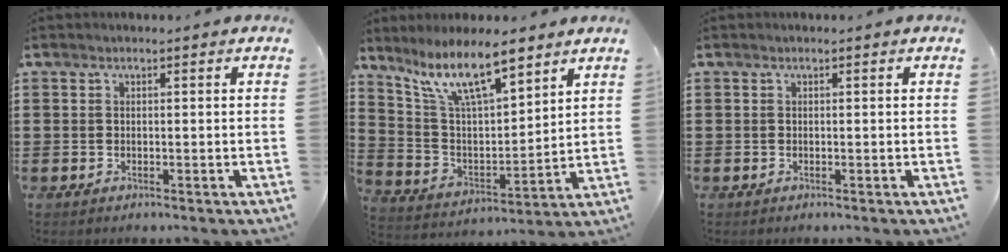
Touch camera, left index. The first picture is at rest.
{"total": 11.3, "force": [8.5, 2.7, 6.9], "torque": [-0.158, -0.026, 0.154]}
{"total": 0.0}